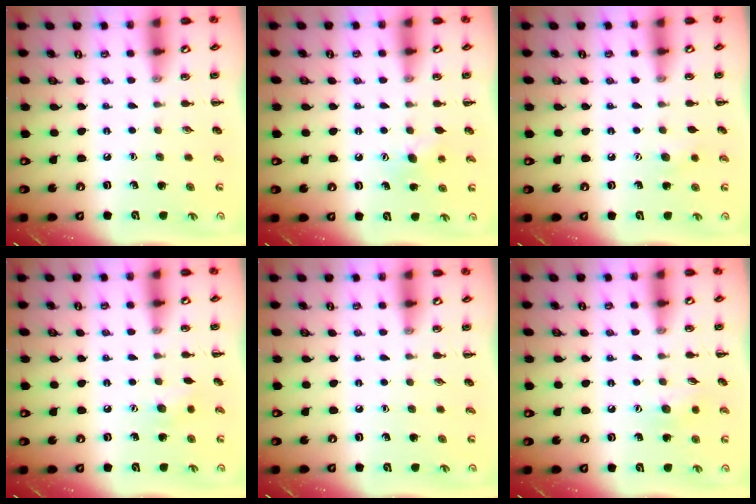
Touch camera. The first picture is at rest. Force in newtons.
{"total": 6.9, "press": 6.7, "slide": 1.5}
{"total": 5.4, "press": 5.3, "slide": 1.0}
{"total": 6.2, "press": 6.0, "slide": 1.6}
{"total": 0.0}
{"total": 6.2, "press": 6.2, "slide": 1.1}